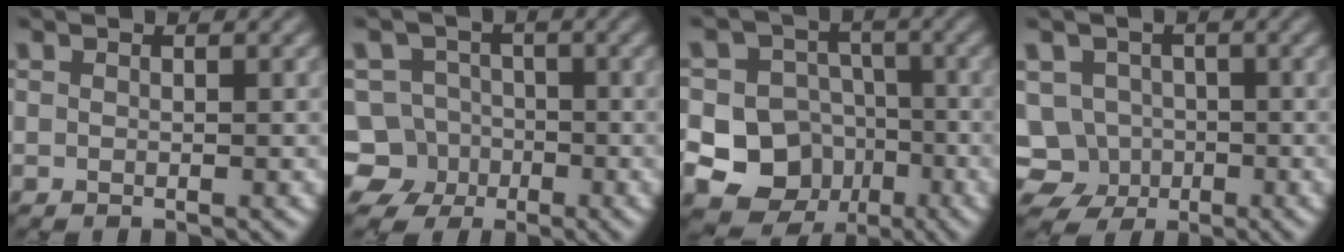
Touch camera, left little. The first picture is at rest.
{"total": 8.6, "force": [-4.1, 7.4, 1.5], "torque": [-0.027, 0.005, -0.095]}
{"total": 13.5, "force": [-4.1, 12.2, 4.0], "torque": [-0.103, -0.009, -0.069]}
{"total": 5.9, "force": [-2.5, 5.1, 1.5], "torque": [0.001, 0.007, -0.057]}